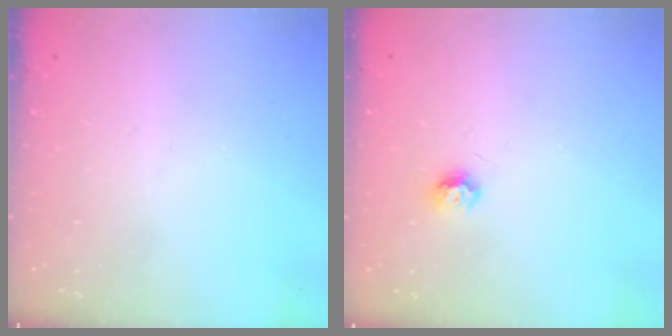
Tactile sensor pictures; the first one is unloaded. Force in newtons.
{"total": 4.7, "press": 4.7, "slide": 0.5}